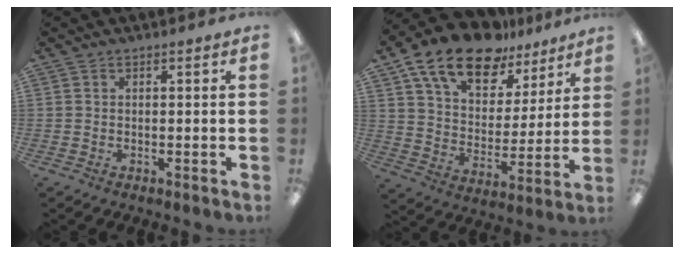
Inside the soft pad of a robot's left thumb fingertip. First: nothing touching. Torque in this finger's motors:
{"motor_torque": [1.09, 1.73, 1.61, -1.15, 0.35]}